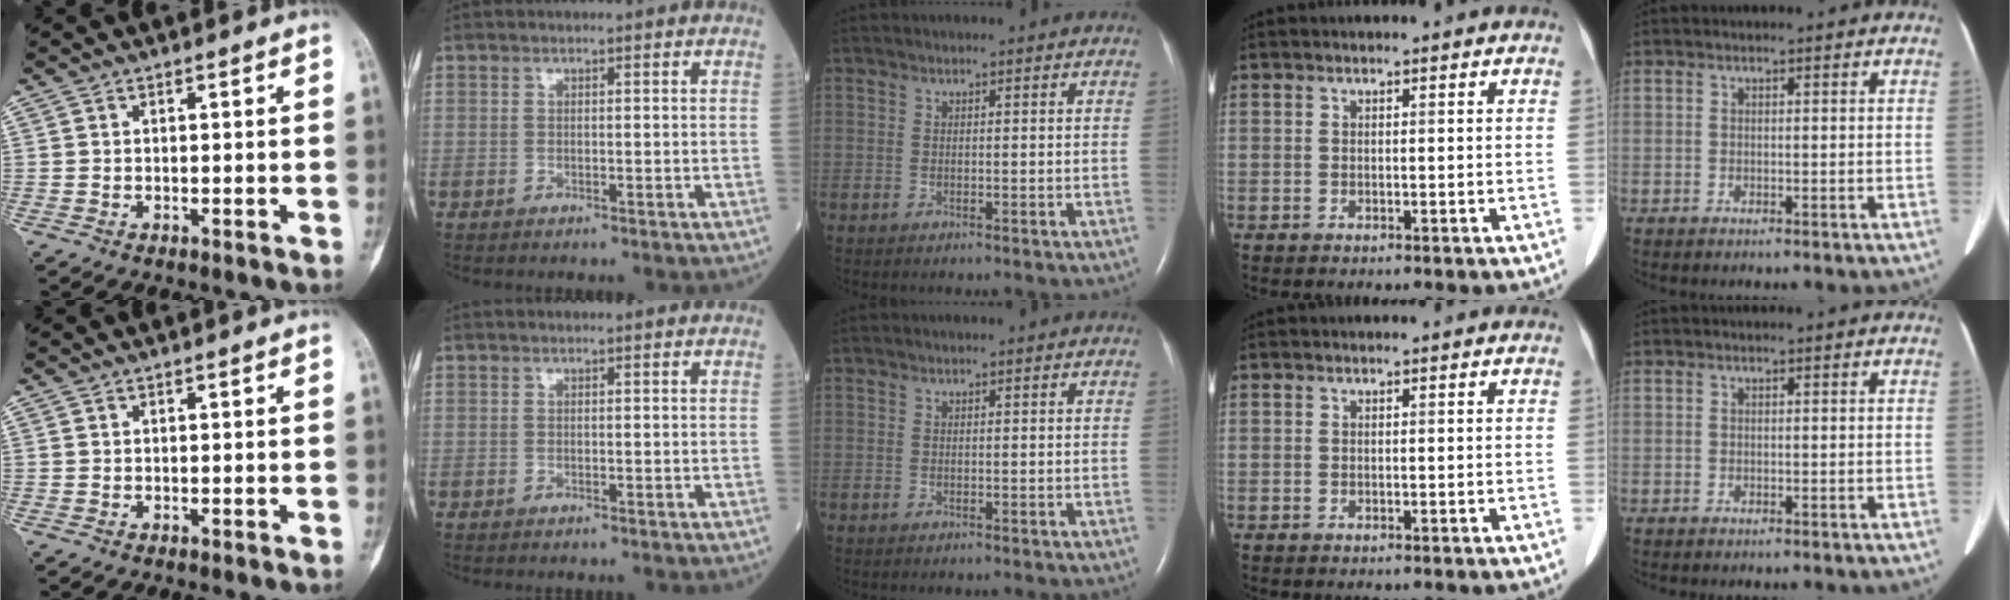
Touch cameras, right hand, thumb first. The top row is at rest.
{}